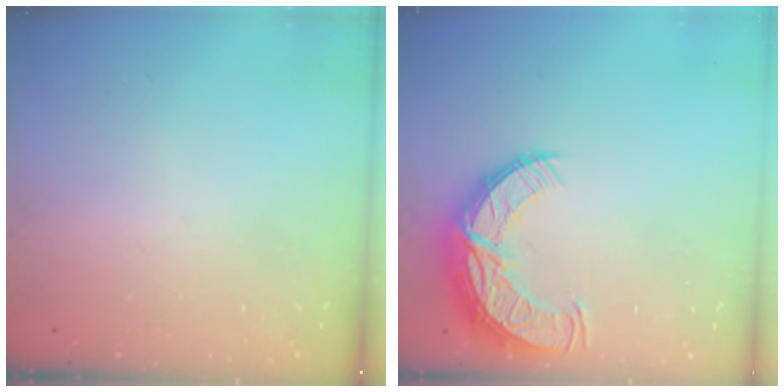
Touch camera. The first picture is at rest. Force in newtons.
{"total": 12.4, "press": 12.4, "slide": 1.0}